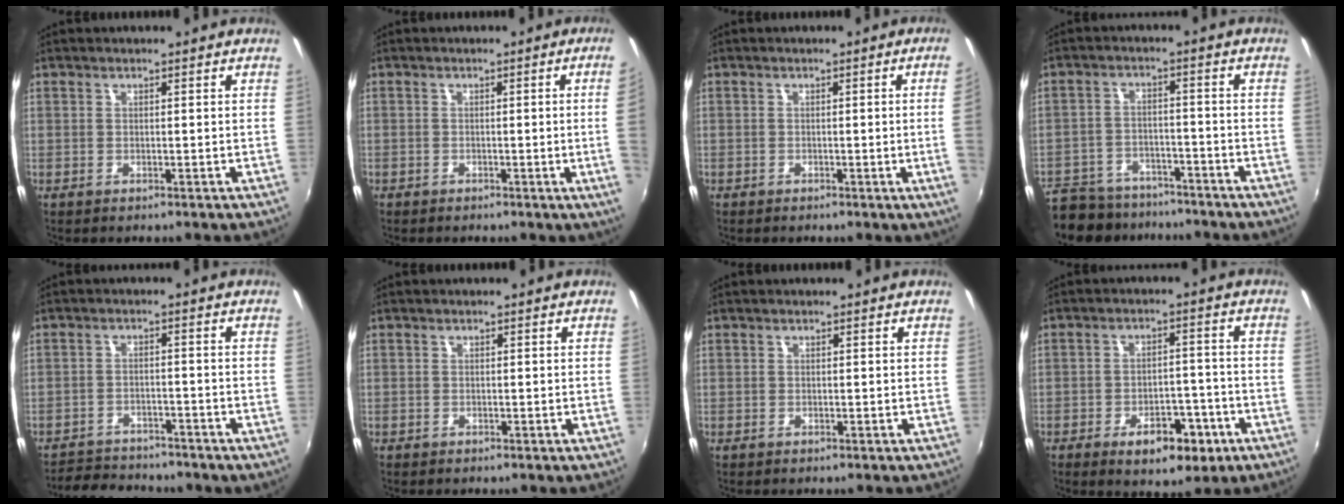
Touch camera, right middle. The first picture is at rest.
{"total": 3.9, "force": [-0.2, -1.7, 3.5], "torque": [-0.058, -0.010, 0.004]}
{"total": 3.3, "force": [-0.1, -1.7, 2.8], "torque": [-0.048, -0.011, 0.006]}
{"total": 16.3, "force": [-13.3, 7.5, 5.5], "torque": [-0.152, -0.003, -0.201]}
{"total": 9.6, "force": [-8.6, 3.3, 2.6], "torque": [-0.074, -0.004, -0.130]}
{"total": 0.0}
{"total": 0.0}
{"total": 9.0, "force": [-4.8, 4.7, 5.9], "torque": [-0.102, 0.006, -0.058]}